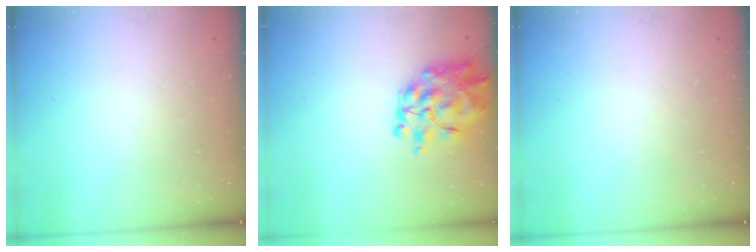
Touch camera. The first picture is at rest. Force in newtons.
{"total": 8.7, "press": 8.2, "slide": 3.0}
{"total": 0.0}